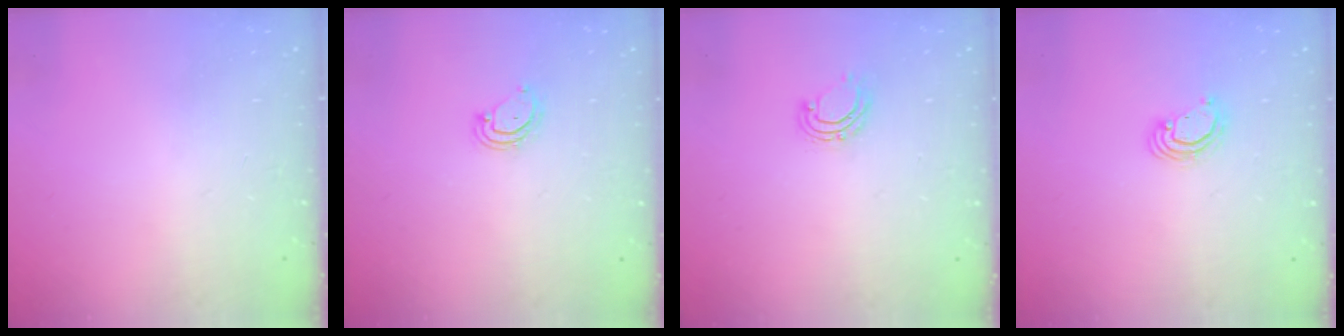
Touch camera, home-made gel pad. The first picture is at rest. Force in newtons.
{"total": 4.2, "press": 4.1, "slide": 0.5}
{"total": 4.9, "press": 4.8, "slide": 0.7}
{"total": 3.0, "press": 3.0, "slide": 0.3}